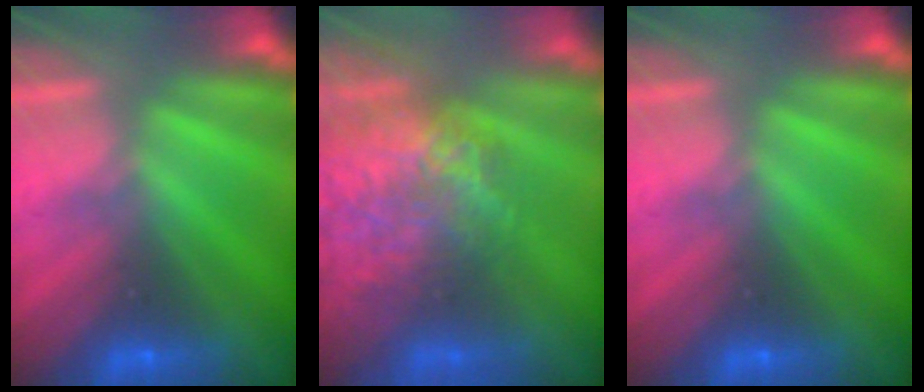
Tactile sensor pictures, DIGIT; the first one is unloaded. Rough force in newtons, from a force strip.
{"total": 9.3}
{"total": 0.0}